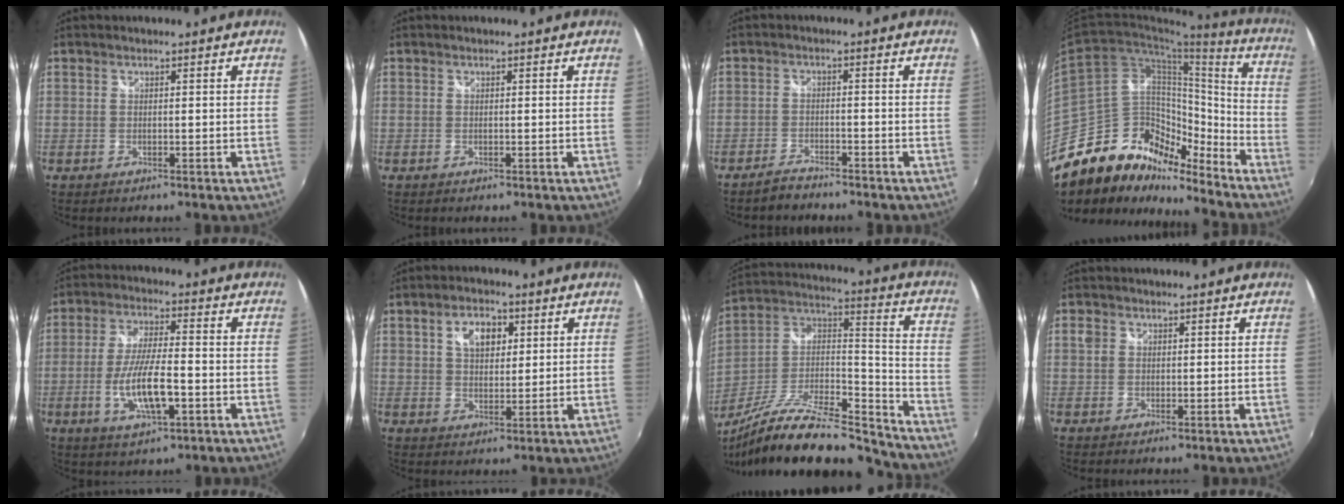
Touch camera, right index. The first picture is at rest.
{"total": 0.0}
{"total": 3.3, "force": [-3.1, 0.8, 0.9], "torque": [-0.035, 0.002, -0.058]}
{"total": 18.5, "force": [-14.6, 9.8, 5.7], "torque": [-0.114, 0.050, -0.251]}
{"total": 10.8, "force": [-3.2, 3.0, 9.9], "torque": [-0.196, -0.009, -0.057]}
{"total": 6.4, "force": [2.4, 4.0, 4.4], "torque": [-0.072, 0.016, 0.041]}
{"total": 25.6, "force": [-20.8, 6.2, 13.7], "torque": [-0.237, -0.015, -0.340]}
{"total": 1.9, "force": [0.4, 1.7, 0.7], "torque": [-0.014, 0.005, 0.003]}